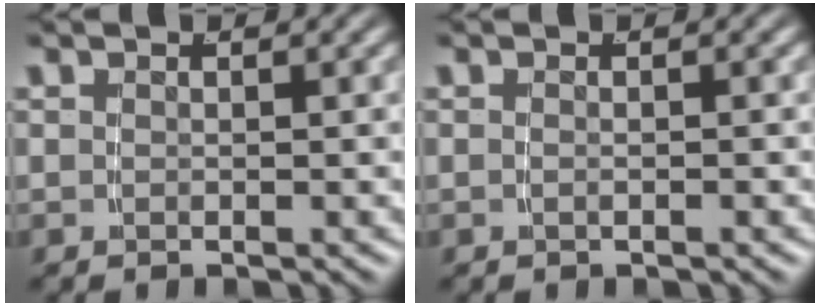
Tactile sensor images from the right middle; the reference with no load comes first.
{"total": 0.7, "force": [-0.4, -0.4, 0.4], "torque": [-0.009, -0.004, -0.005]}